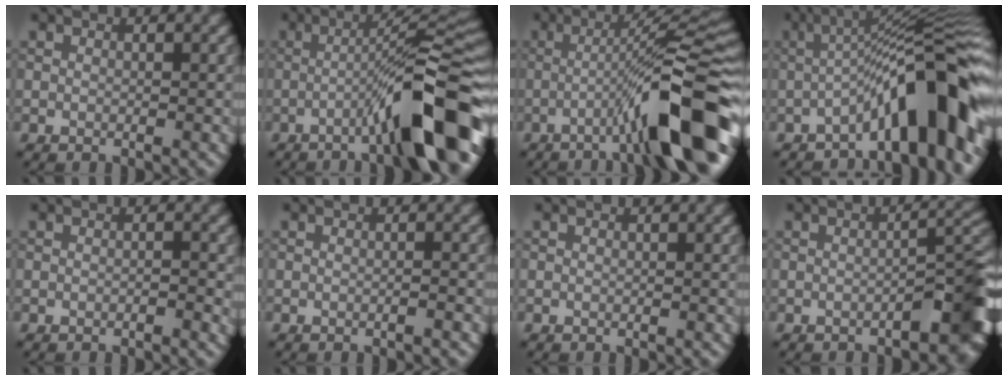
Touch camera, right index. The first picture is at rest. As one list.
[{"total": 11.5, "force": [-4.5, 1.8, 10.4], "torque": [-0.133, 0.022, -0.074]}, {"total": 11.7, "force": [-4.4, 1.7, 10.8], "torque": [-0.139, 0.027, -0.073]}, {"total": 10.6, "force": [-4.2, 2.5, 9.4], "torque": [-0.117, 0.024, -0.075]}, {"total": 1.0, "force": [-0.4, 0.3, 0.9], "torque": [-0.013, 0.001, -0.005]}, {"total": 0.6, "force": [-0.3, 0.0, 0.5], "torque": [-0.007, 0.003, -0.010]}, {"total": 0.0}, {"total": 4.8, "force": [-2.6, 1.3, 3.8], "torque": [-0.036, 0.017, -0.037]}]